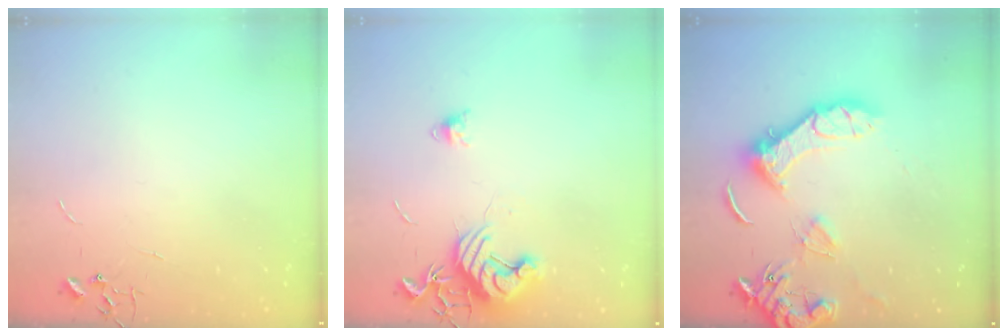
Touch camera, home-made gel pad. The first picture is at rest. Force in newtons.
{"total": 11.6, "press": 11.6, "slide": 0.5}
{"total": 15.8, "press": 15.7, "slide": 1.7}